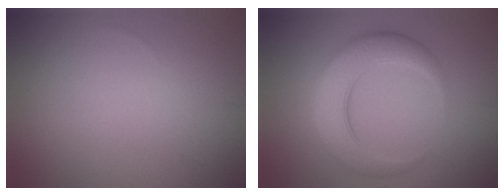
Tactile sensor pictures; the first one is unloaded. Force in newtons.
{"total": 5.8, "press": 5.8, "slide": 0.4}